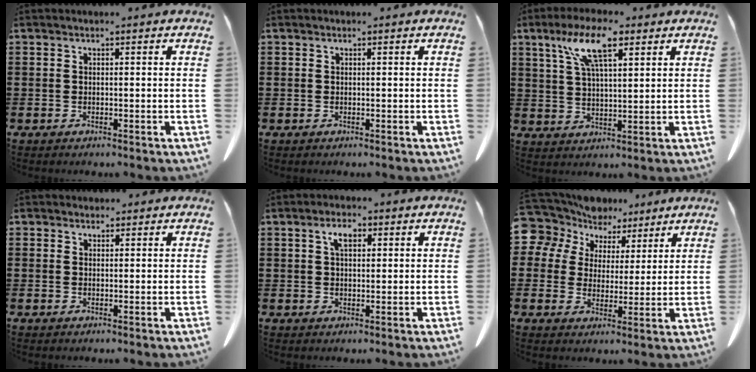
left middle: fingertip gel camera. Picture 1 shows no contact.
{"total": 0.0}
{"total": 9.1, "force": [5.1, 2.5, 7.0], "torque": [-0.150, 0.007, 0.089]}
{"total": 1.5, "force": [1.3, 0.8, 0.2], "torque": [-0.008, 0.004, 0.025]}
{"total": 3.3, "force": [1.4, 1.5, 2.6], "torque": [-0.049, 0.006, 0.022]}
{"total": 7.5, "force": [5.4, 5.2, 0.7], "torque": [-0.064, -0.018, 0.102]}